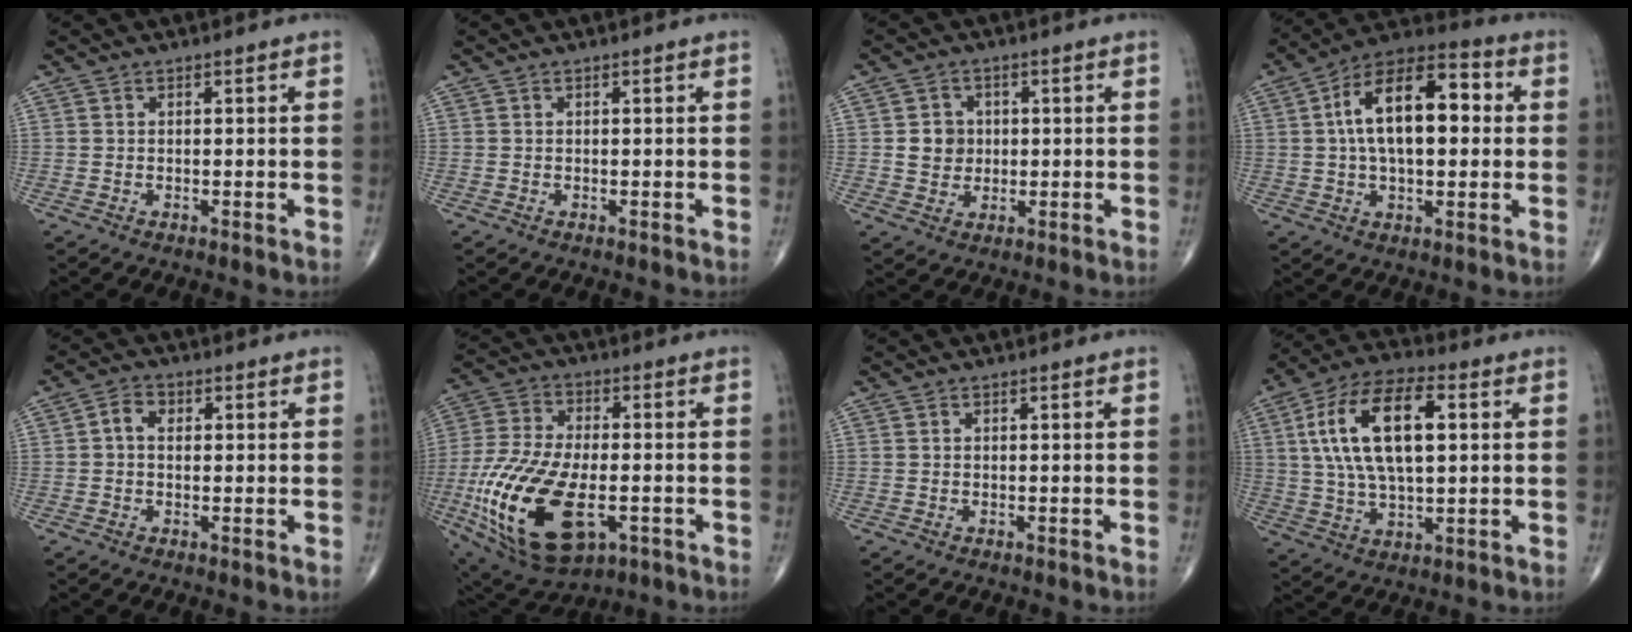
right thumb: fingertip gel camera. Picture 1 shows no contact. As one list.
[{"total": 0.0}, {"total": 4.8, "force": [0.4, 4.4, 2.0], "torque": [-0.011, 0.002, 0.007]}, {"total": 17.5, "force": [2.3, 8.9, 14.9], "torque": [-0.233, 0.032, 0.029]}, {"total": 3.3, "force": [0.4, 2.4, 2.2], "torque": [-0.035, 0.014, 0.004]}, {"total": 24.0, "force": [-6.7, 12.2, 19.5], "torque": [-0.421, -0.009, -0.103]}, {"total": 0.0}, {"total": 17.7, "force": [3.7, 8.3, 15.2], "torque": [-0.283, 0.015, 0.065]}]